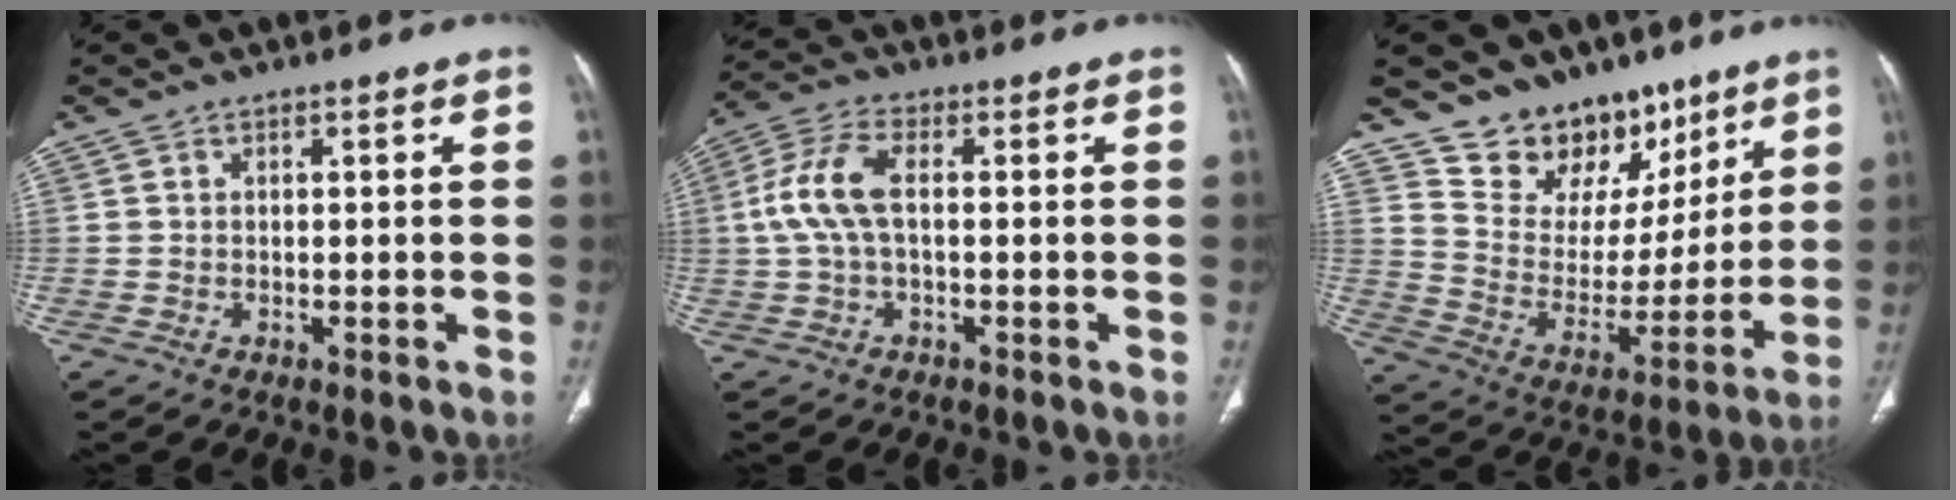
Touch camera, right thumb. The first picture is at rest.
{"total": 8.3, "force": [0.3, 3.7, 7.4], "torque": [-0.181, 0.022, 0.004]}
{"total": 17.4, "force": [12.6, 10.5, 5.6], "torque": [-0.023, -0.082, 0.221]}